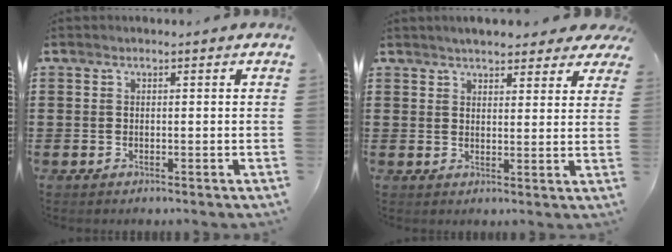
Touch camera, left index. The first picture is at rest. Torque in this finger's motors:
{"motor_torque": [2.14, 0.00, 0.54, 0.00]}